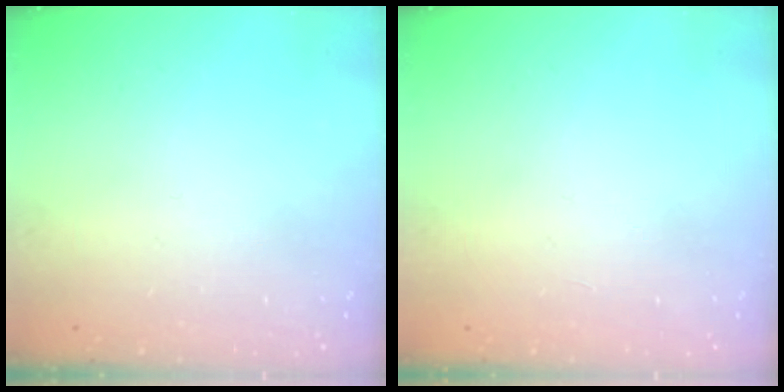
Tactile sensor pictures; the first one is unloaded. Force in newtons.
{"total": 0.0}